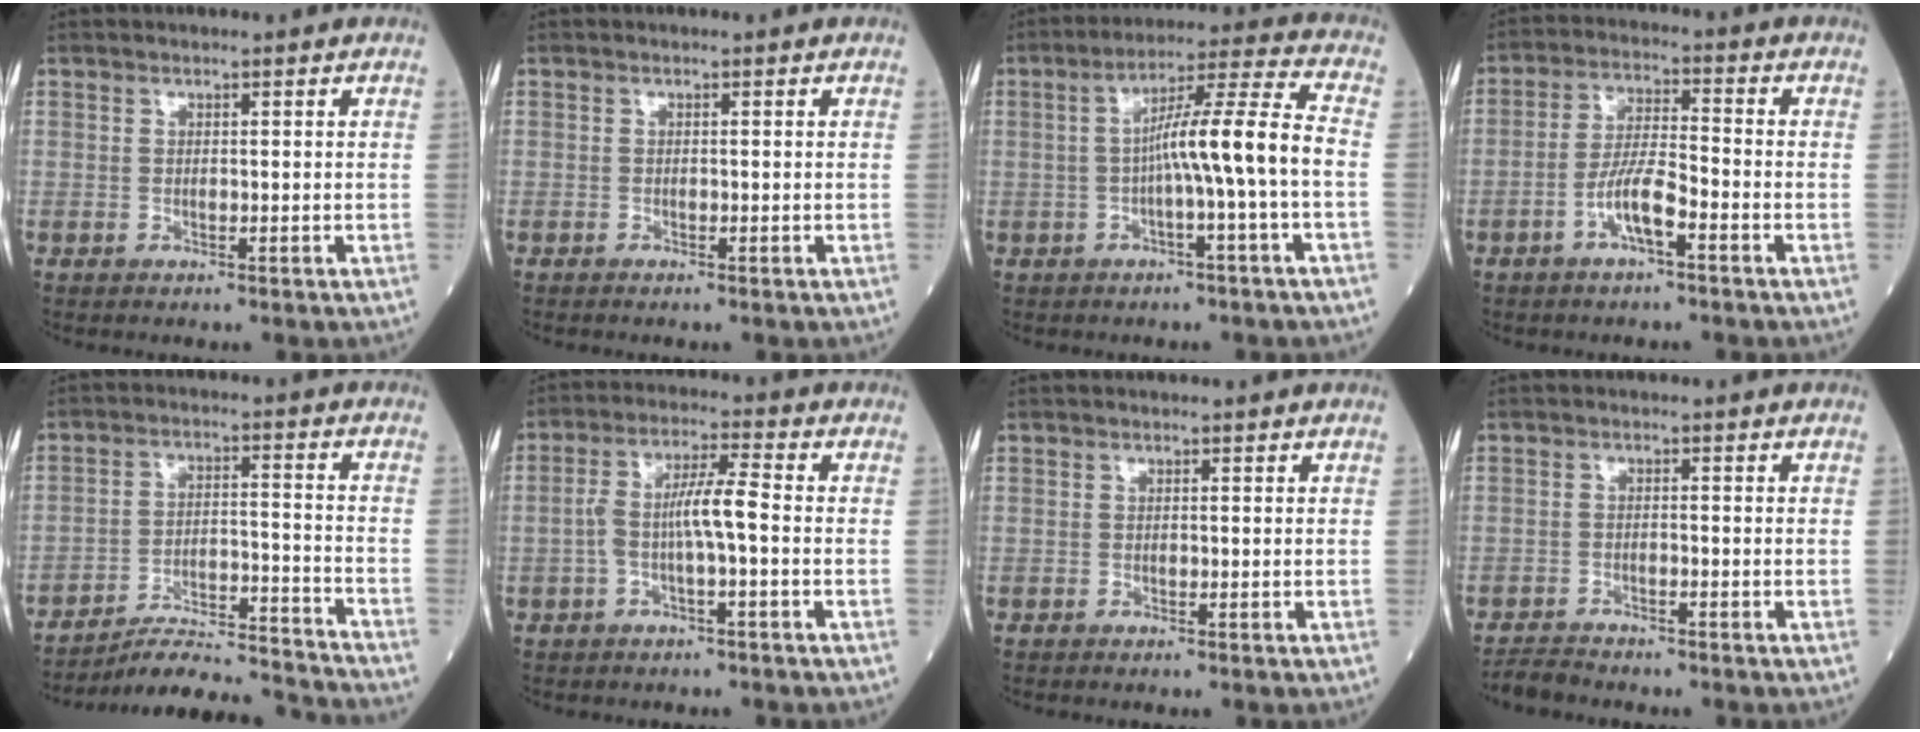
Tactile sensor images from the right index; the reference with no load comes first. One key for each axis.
{"total": 0.0}
{"total": 10.0, "fx": -1.5, "fy": -1.3, "fz": 9.8, "tx": -0.163, "ty": 0.024, "tz": -0.026}
{"total": 6.1, "fx": -3.0, "fy": 1.0, "fz": 5.2, "tx": -0.105, "ty": 0.008, "tz": -0.057}
{"total": 15.0, "fx": -14.7, "fy": -0.7, "fz": 3.0, "tx": -0.043, "ty": 0.008, "tz": -0.225}
{"total": 6.3, "fx": -1.1, "fy": 0.6, "fz": 6.2, "tx": -0.122, "ty": 0.020, "tz": -0.021}
{"total": 0.0}
{"total": 3.6, "fx": -3.2, "fy": 0.4, "fz": 1.5, "tx": -0.033, "ty": -0.010, "tz": -0.061}